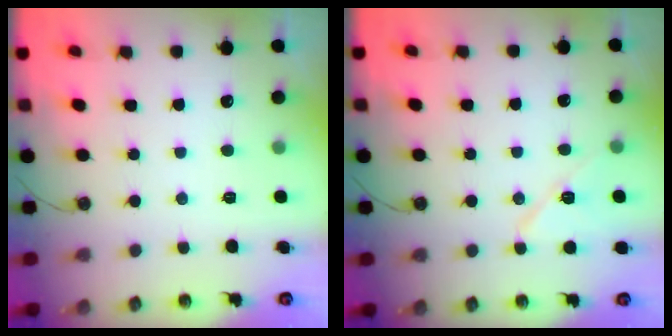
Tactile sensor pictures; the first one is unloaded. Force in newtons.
{"total": 9.1, "press": 9.0, "slide": 1.7}